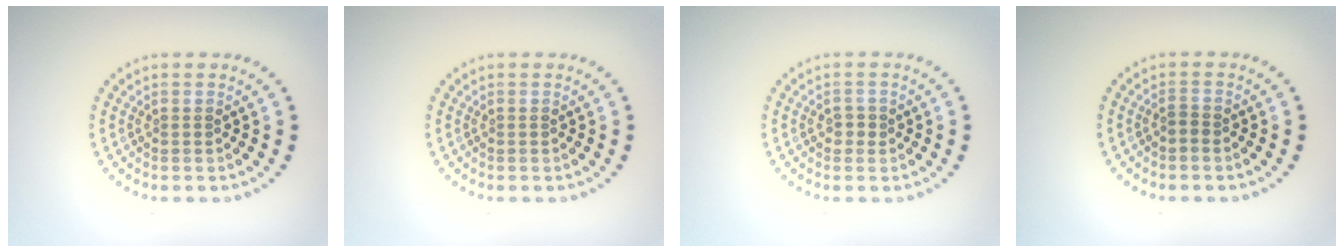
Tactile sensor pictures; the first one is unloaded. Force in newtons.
{"total": 0.0}
{"total": 1.0, "press": 1.0, "slide": 0.2}
{"total": 0.7, "press": 0.5, "slide": 0.5}